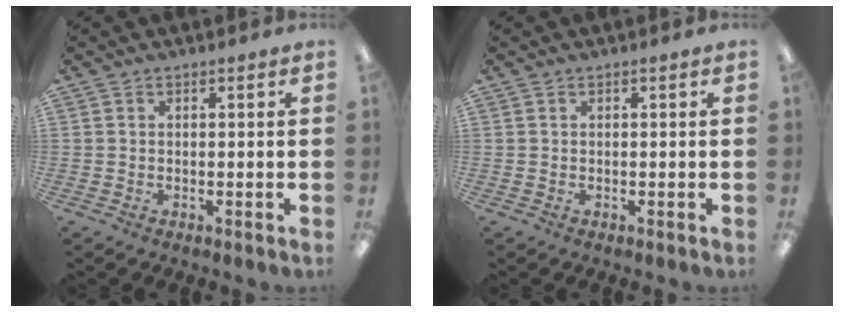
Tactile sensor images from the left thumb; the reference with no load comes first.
{"total": 0.0}